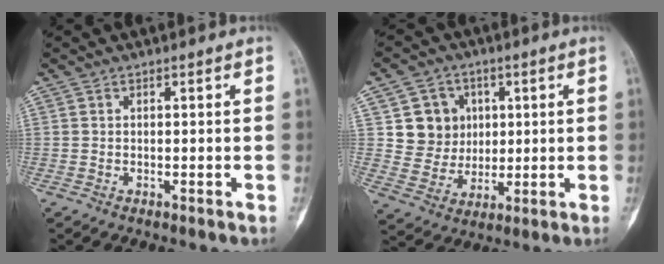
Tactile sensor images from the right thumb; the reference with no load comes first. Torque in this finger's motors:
{"motor_torque": [0.76, 0.53, 0.30, -0.16, 0.01]}